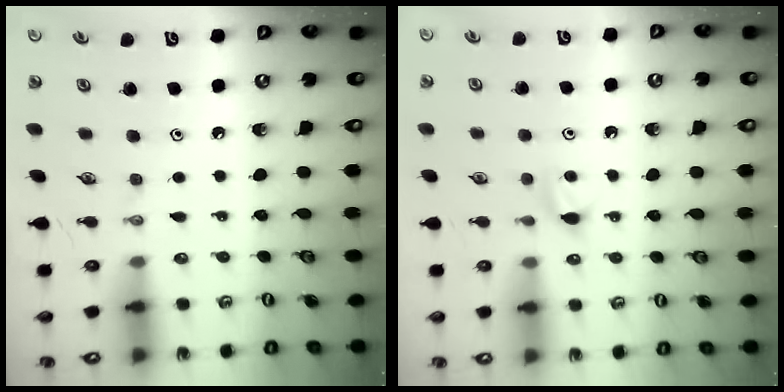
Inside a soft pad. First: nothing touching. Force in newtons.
{"total": 3.3, "press": 3.3, "slide": 0.4}